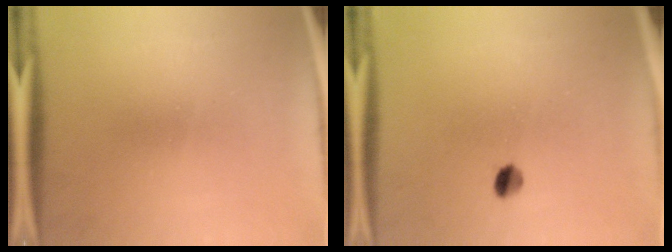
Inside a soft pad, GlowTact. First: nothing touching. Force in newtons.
{"total": 2.5}